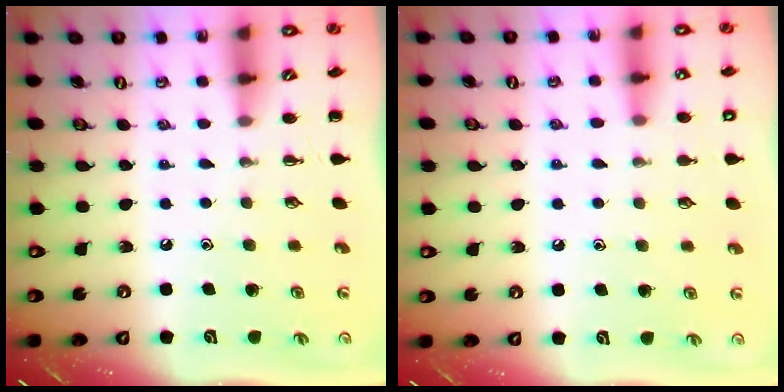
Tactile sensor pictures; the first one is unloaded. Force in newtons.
{"total": 7.9, "press": 7.6, "slide": 2.3}